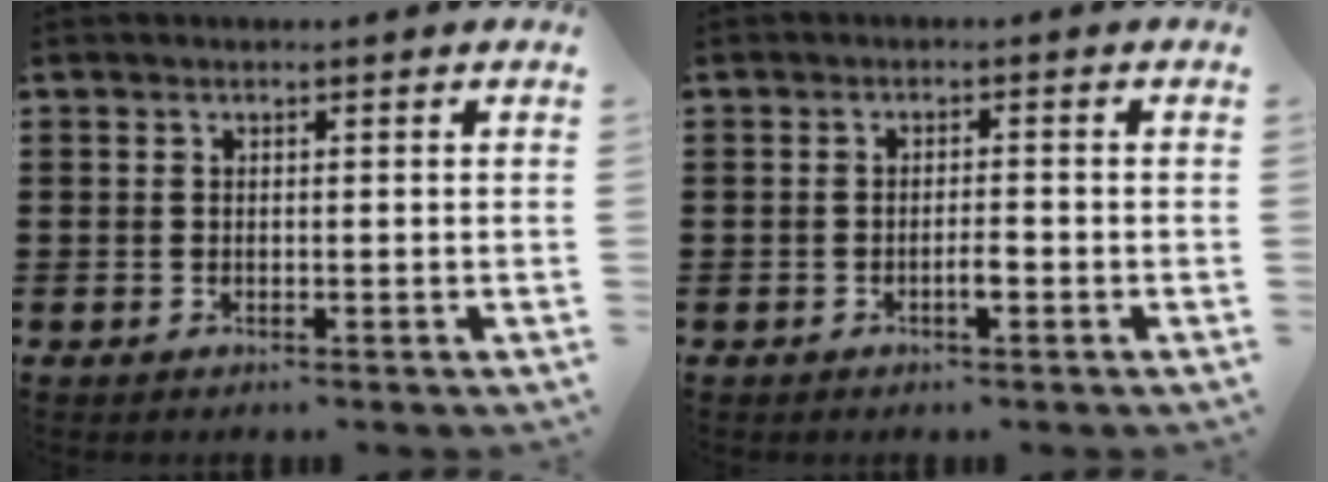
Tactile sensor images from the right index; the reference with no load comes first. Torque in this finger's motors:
{"motor_torque": [0.41, 0.38, 0.06, 0.01]}